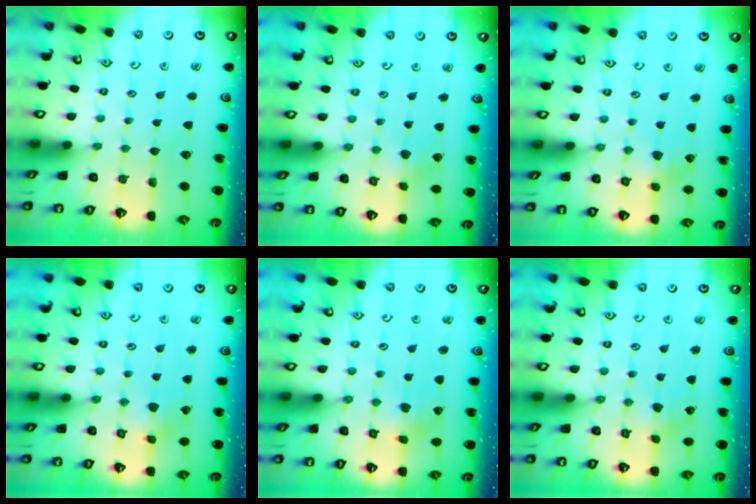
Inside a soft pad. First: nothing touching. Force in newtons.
{"total": 2.5, "press": 2.5, "slide": 0.2}
{"total": 2.1, "press": 2.1, "slide": 0.2}
{"total": 2.2, "press": 2.2, "slide": 0.2}
{"total": 1.4, "press": 1.4, "slide": 0.2}
{"total": 0.0}